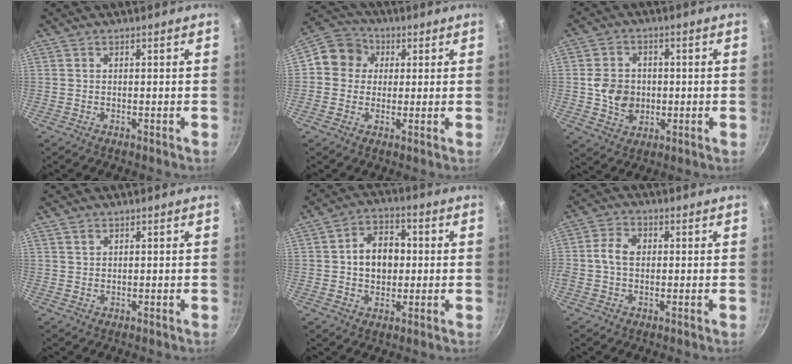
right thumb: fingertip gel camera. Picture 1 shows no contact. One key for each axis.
{"total": 8.2, "fx": 1.3, "fy": 7.6, "fz": 2.9, "tx": -0.017, "ty": 0.016, "tz": 0.001}
{"total": 8.2, "fx": -0.3, "fy": 6.8, "fz": 4.6, "tx": -0.057, "ty": 0.006, "tz": -0.005}
{"total": 1.2, "fx": 0.8, "fy": 0.7, "fz": 0.5, "tx": -0.007, "ty": -0.001, "tz": 0.016}
{"total": 9.5, "fx": 0.6, "fy": 7.1, "fz": 6.4, "tx": -0.067, "ty": 0.015, "tz": 0.003}
{"total": 5.2, "fx": 0.3, "fy": 3.9, "fz": 3.5, "tx": -0.062, "ty": 0.011, "tz": -0.006}